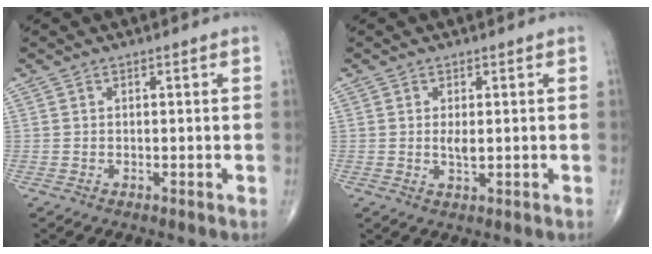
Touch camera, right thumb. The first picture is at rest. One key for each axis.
{"total": 2.1, "fx": 0.1, "fy": 0.7, "fz": 1.9, "tx": -0.037, "ty": -0.005, "tz": 0.003}